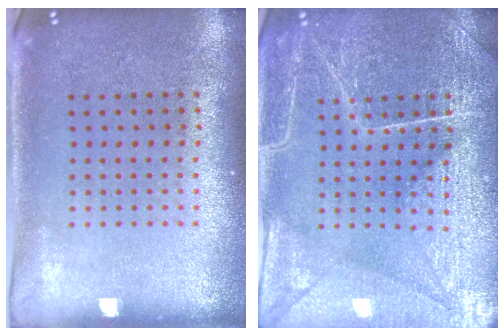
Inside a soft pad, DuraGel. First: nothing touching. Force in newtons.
{"total": 4.1, "press": 4.1, "slide": 0.4}